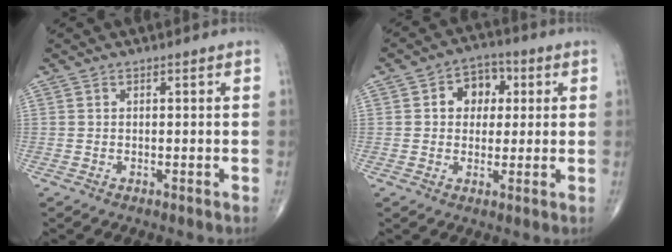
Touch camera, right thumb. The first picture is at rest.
{"total": 7.4, "force": [1.7, 5.8, 4.4], "torque": [-0.025, 0.010, 0.019]}